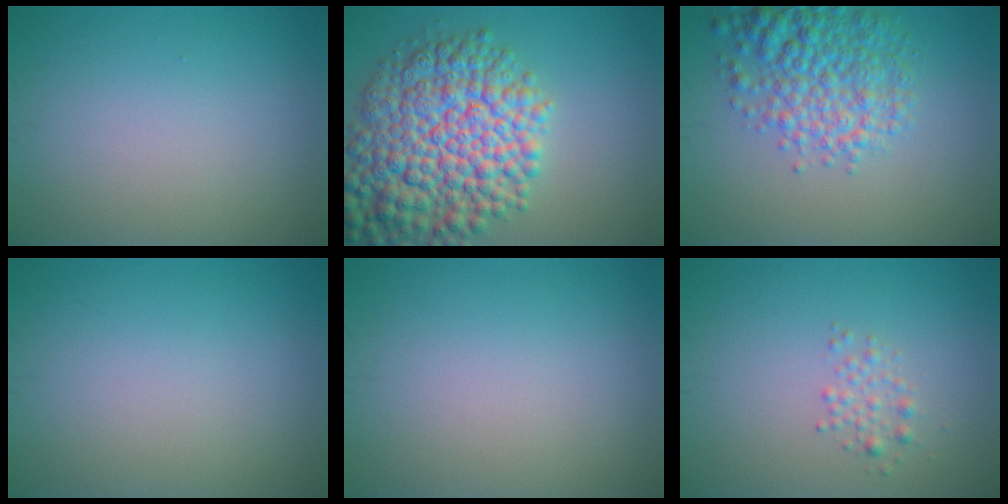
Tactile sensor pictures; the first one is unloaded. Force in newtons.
{"total": 11.5, "press": 11.5, "slide": 0.4}
{"total": 5.8, "press": 5.8, "slide": 0.3}
{"total": 0.0}
{"total": 0.0}
{"total": 1.4, "press": 1.4, "slide": 0.0}